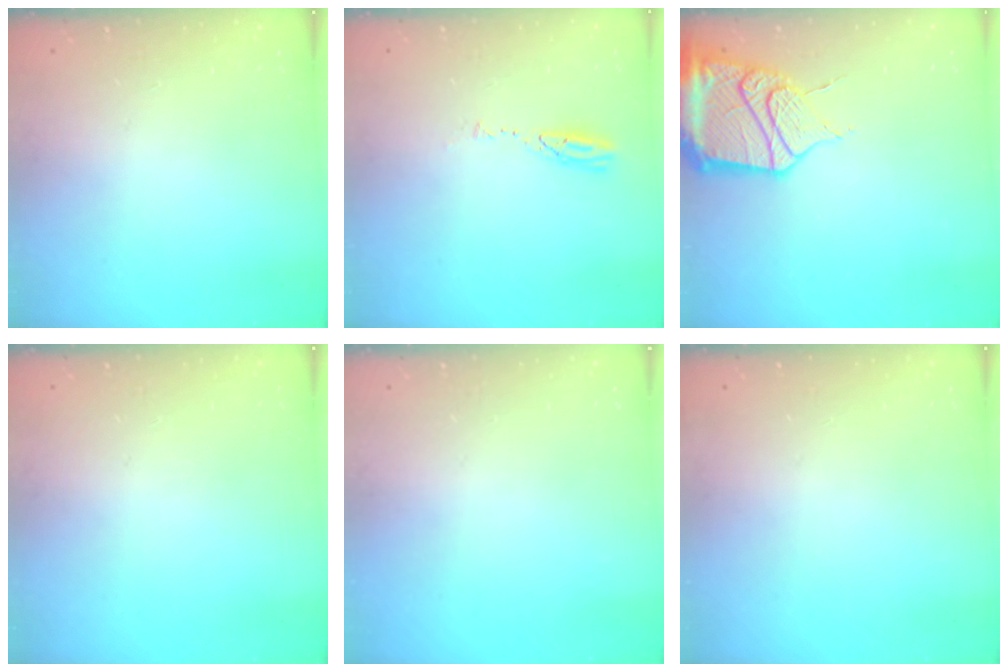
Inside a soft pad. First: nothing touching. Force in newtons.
{"total": 3.8, "press": 3.8, "slide": 0.3}
{"total": 17.5, "press": 17.4, "slide": 1.8}
{"total": 9.8, "press": 1.6, "slide": 9.7}
{"total": 0.0}
{"total": 2.8, "press": 2.3, "slide": 1.7}